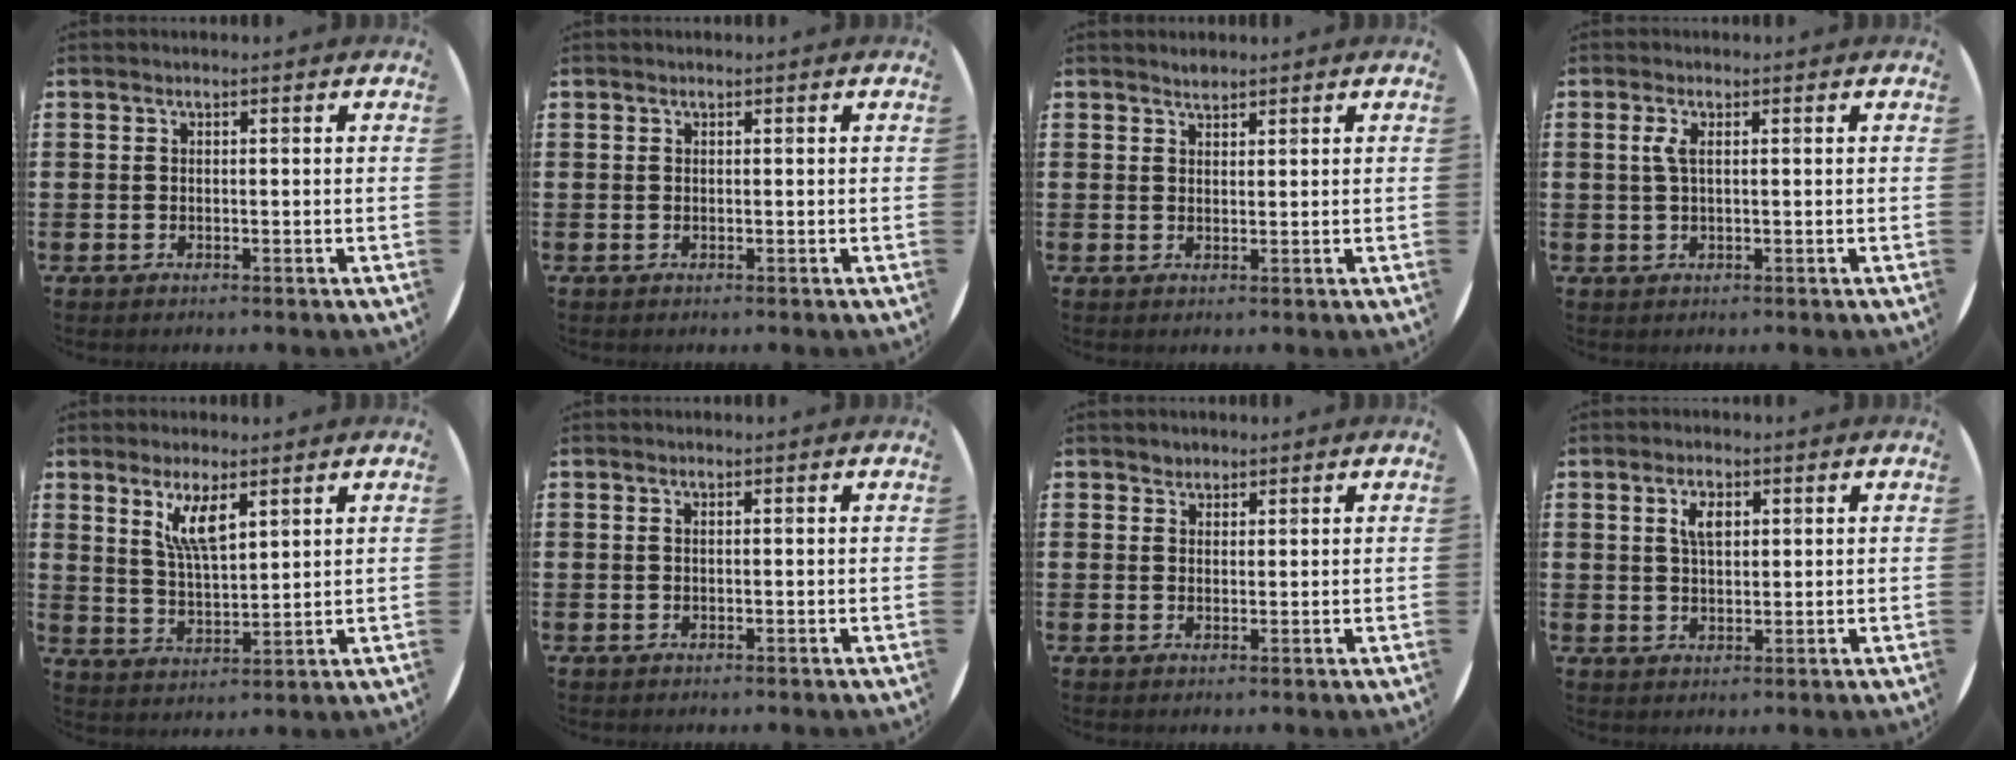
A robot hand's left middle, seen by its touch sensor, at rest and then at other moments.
{"total": 0.0}
{"total": 1.3, "force": [1.3, 0.2, -0.1], "torque": [0.000, 0.001, 0.025]}
{"total": 1.7, "force": [0.5, 0.3, 1.6], "torque": [-0.032, 0.005, 0.007]}
{"total": 5.8, "force": [3.8, 1.6, 4.1], "torque": [-0.075, -0.008, 0.062]}
{"total": 0.0}
{"total": 1.4, "force": [1.2, 0.6, -0.2], "torque": [0.003, 0.001, 0.025]}
{"total": 3.0, "force": [1.5, 1.5, 2.2], "torque": [-0.031, 0.002, 0.022]}